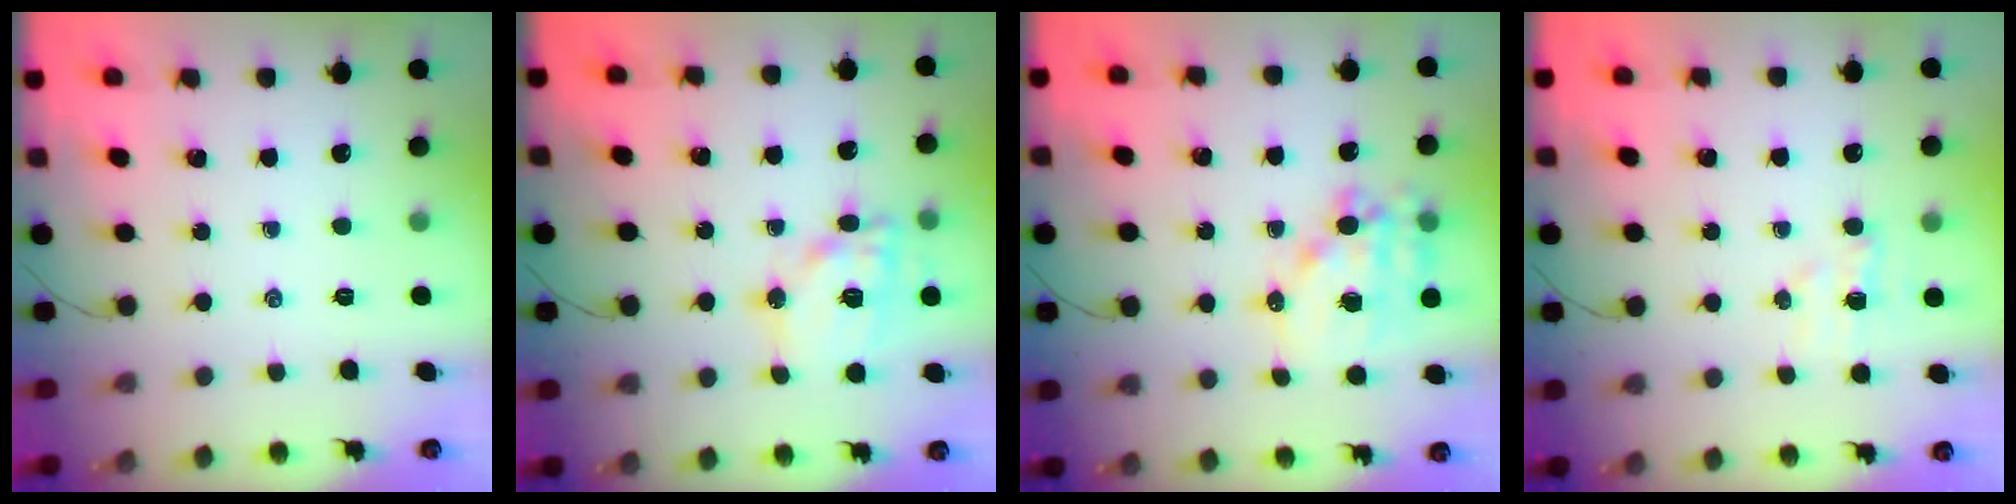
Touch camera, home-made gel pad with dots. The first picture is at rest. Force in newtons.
{"total": 14.0, "press": 13.9, "slide": 1.7}
{"total": 14.0, "press": 13.6, "slide": 3.1}
{"total": 4.4, "press": 4.2, "slide": 1.3}